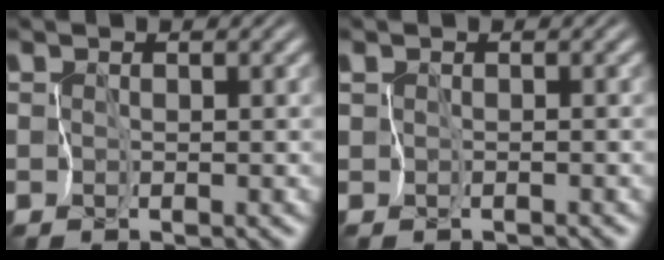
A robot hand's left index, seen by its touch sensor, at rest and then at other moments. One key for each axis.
{"total": 0.6, "fx": -0.6, "fy": 0.1, "fz": -0.1, "tx": 0.004, "ty": 0.000, "tz": -0.012}